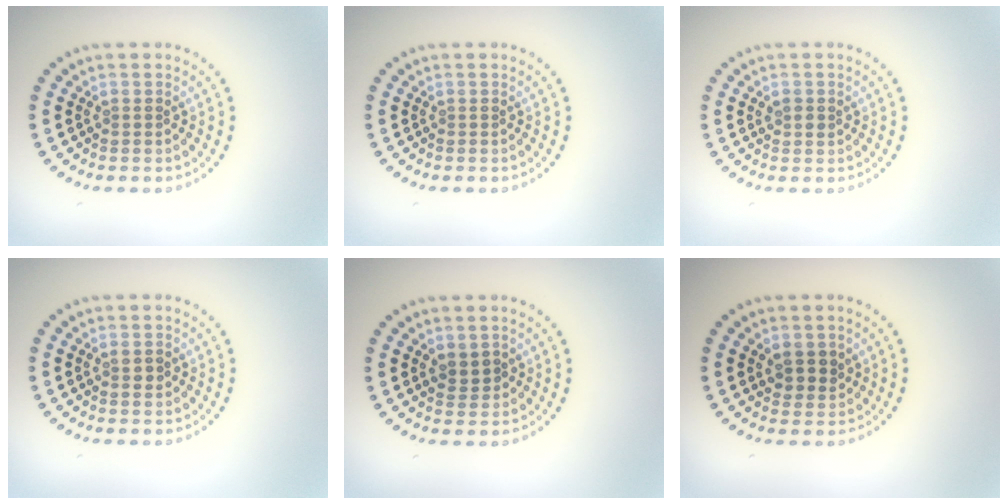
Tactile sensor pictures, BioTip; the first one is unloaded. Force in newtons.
{"total": 0.0}
{"total": 1.1, "press": 1.0, "slide": 0.2}
{"total": 1.2, "press": 1.2, "slide": 0.2}
{"total": 1.1, "press": 1.0, "slide": 0.5}
{"total": 2.0, "press": 1.8, "slide": 0.7}